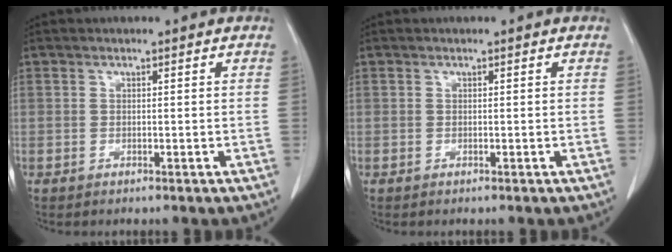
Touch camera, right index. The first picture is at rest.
{"total": 0.0}